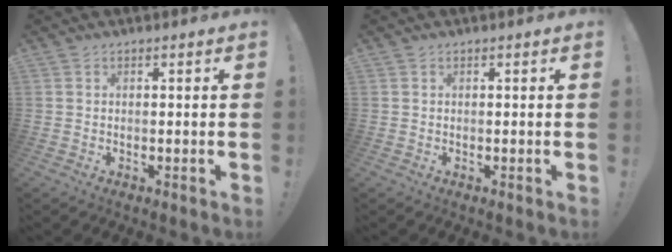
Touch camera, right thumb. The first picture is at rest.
{"total": 0.0}